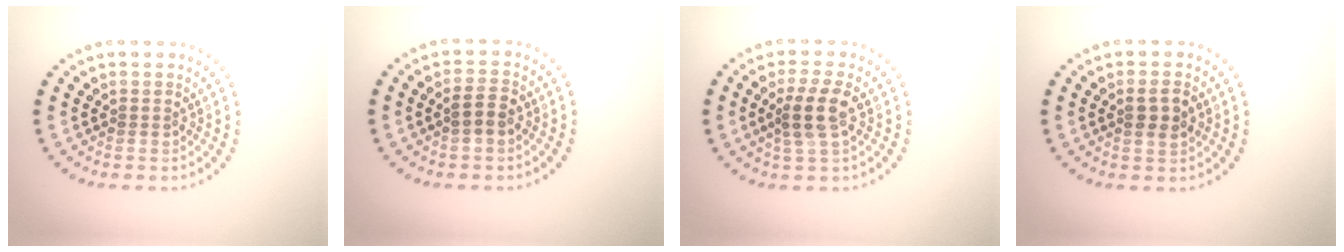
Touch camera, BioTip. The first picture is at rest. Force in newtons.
{"total": 2.0, "press": 2.0, "slide": 0.3}
{"total": 3.6, "press": 3.3, "slide": 1.3}
{"total": 2.2, "press": 2.1, "slide": 0.5}